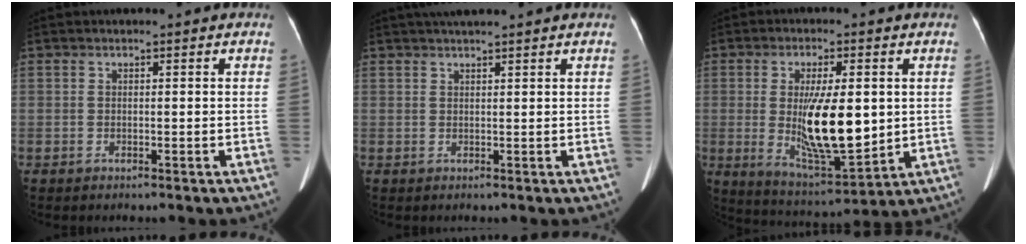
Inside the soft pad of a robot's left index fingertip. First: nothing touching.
{"total": 5.2, "force": [4.5, 0.0, 2.6], "torque": [-0.038, 0.027, 0.065]}
{"total": 12.7, "force": [0.3, 3.4, 12.3], "torque": [-0.222, -0.022, 0.017]}